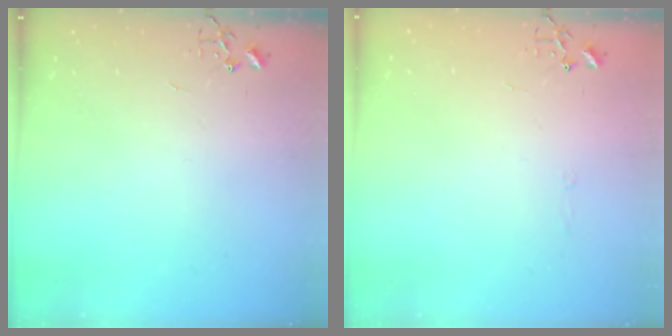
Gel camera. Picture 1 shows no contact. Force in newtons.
{"total": 2.6, "press": 2.6, "slide": 0.5}